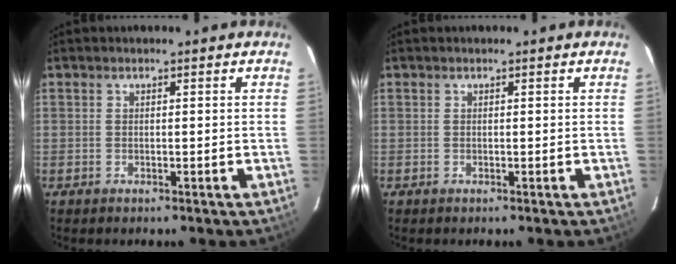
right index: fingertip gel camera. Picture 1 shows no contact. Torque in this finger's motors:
{"motor_torque": [0.00, 0.00, 0.00, 0.00]}